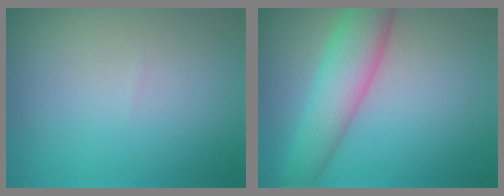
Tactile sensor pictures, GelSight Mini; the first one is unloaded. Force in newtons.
{"total": 5.6, "press": 5.6, "slide": 0.2}